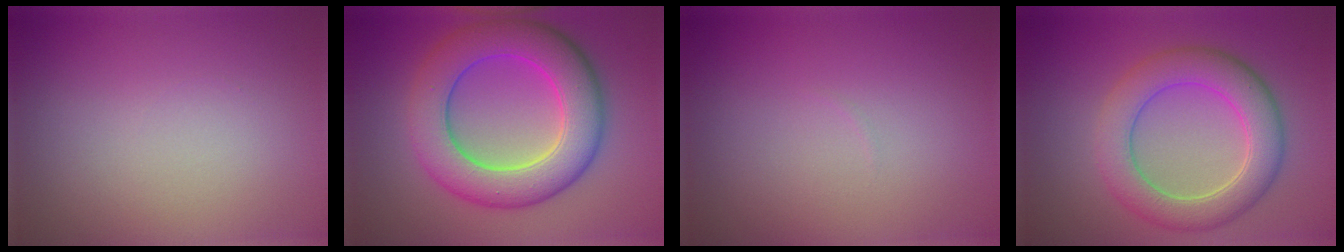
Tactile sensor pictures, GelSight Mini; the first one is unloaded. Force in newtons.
{"total": 9.1, "press": 9.1, "slide": 0.1}
{"total": 0.0}
{"total": 6.1, "press": 6.1, "slide": 0.5}